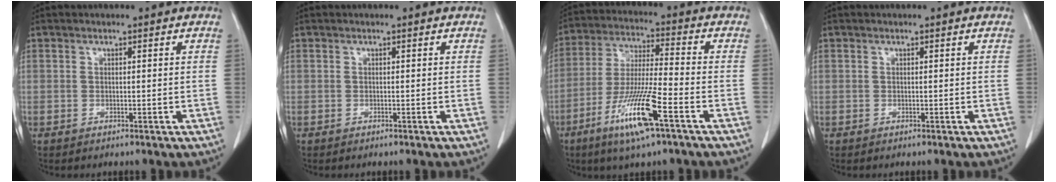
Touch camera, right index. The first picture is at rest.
{"total": 0.0}
{"total": 12.9, "force": [-6.4, 0.5, 11.2], "torque": [-0.223, -0.022, -0.120]}
{"total": 0.0}